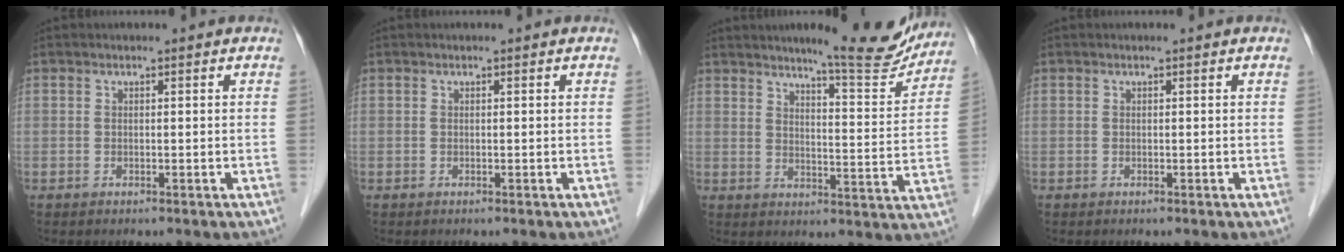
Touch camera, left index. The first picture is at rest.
{"total": 0.0}
{"total": 12.1, "force": [10.9, 0.8, 5.0], "torque": [-0.060, -0.031, 0.135]}
{"total": 0.0}